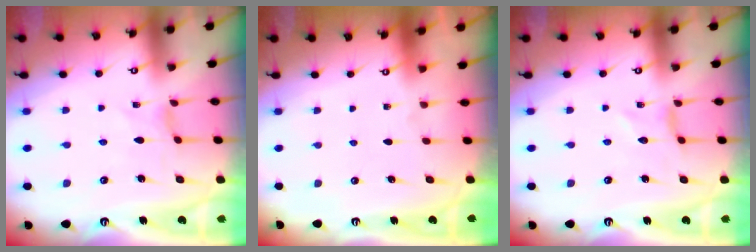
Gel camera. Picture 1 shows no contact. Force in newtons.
{"total": 0.0}
{"total": 0.0}